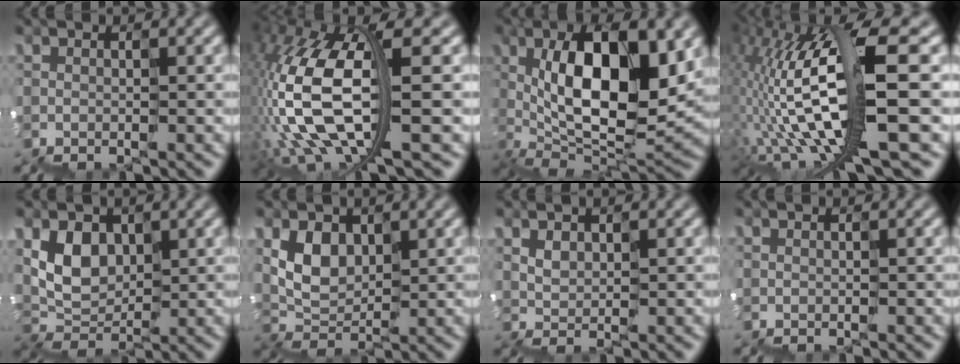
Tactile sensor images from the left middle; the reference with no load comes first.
{"total": 11.7, "force": [-1.3, 5.1, 10.5], "torque": [-0.259, 0.003, -0.024]}
{"total": 10.6, "force": [2.0, 4.7, 9.3], "torque": [-0.150, 0.000, 0.030]}
{"total": 12.5, "force": [-1.2, 3.2, 12.0], "torque": [-0.255, 0.021, -0.008]}
{"total": 3.3, "force": [1.7, 2.6, 1.1], "torque": [-0.022, 0.004, 0.030]}
{"total": 2.6, "force": [1.5, 2.0, 0.7], "torque": [-0.021, 0.006, 0.030]}
{"total": 1.3, "force": [1.0, 0.8, 0.2], "torque": [-0.010, 0.009, 0.022]}
{"total": 0.0}